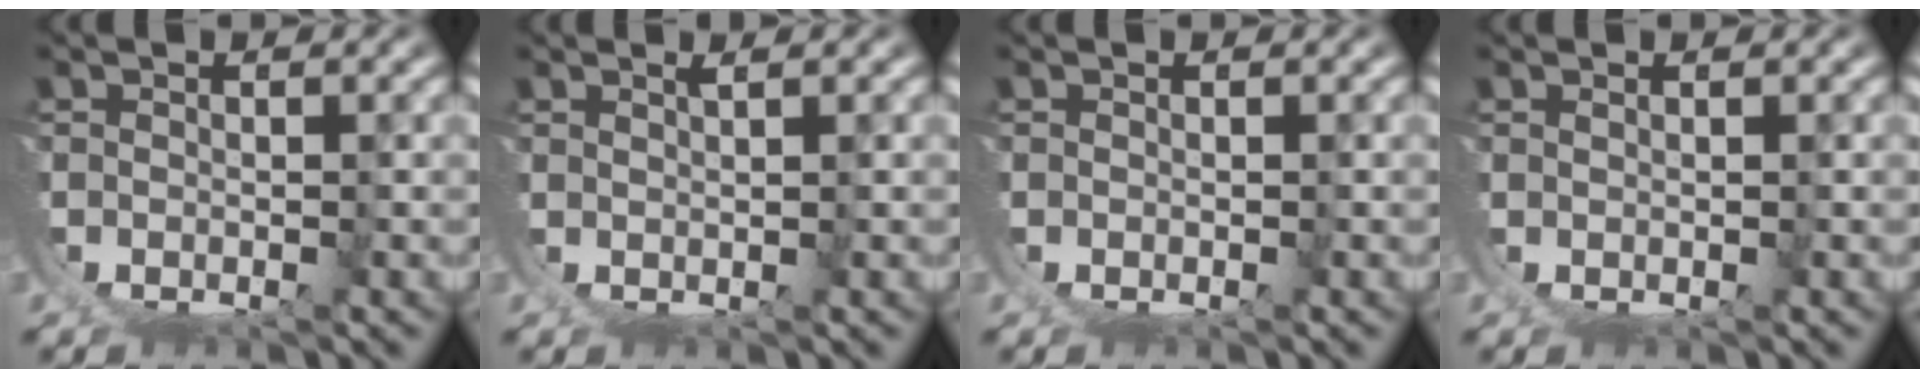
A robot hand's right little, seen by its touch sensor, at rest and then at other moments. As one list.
[{"total": 2.0, "force": [1.2, -1.5, 0.4], "torque": [0.000, 0.003, 0.024]}, {"total": 0.0}, {"total": 1.4, "force": [0.9, -1.1, 0.2], "torque": [0.005, 0.002, 0.018]}]